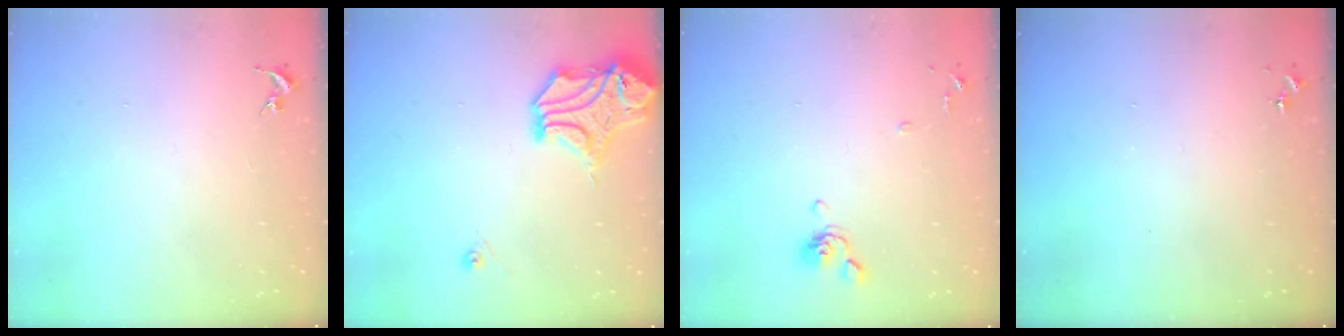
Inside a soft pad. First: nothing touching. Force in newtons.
{"total": 14.3, "press": 14.0, "slide": 2.5}
{"total": 7.9, "press": 7.8, "slide": 1.5}
{"total": 0.0}